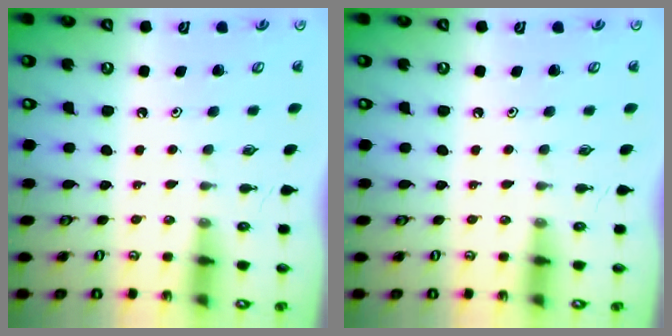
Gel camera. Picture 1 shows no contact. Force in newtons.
{"total": 0.0}